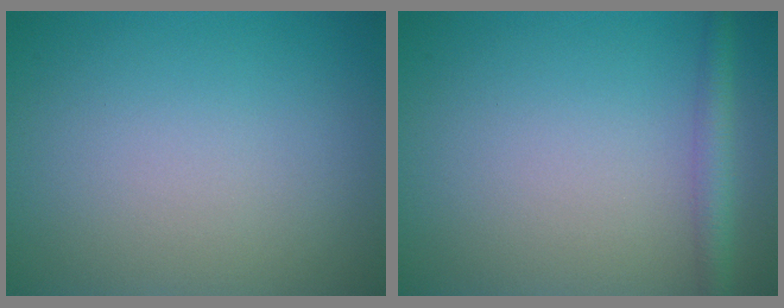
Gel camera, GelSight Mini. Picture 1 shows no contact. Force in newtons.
{"total": 2.3, "press": 2.3, "slide": 0.0}